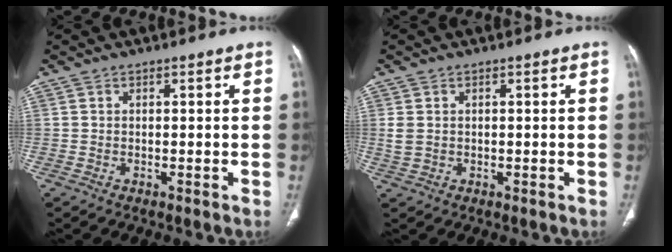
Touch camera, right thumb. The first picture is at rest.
{"total": 2.4, "force": [0.3, 1.8, 1.5], "torque": [-0.040, 0.004, 0.010]}